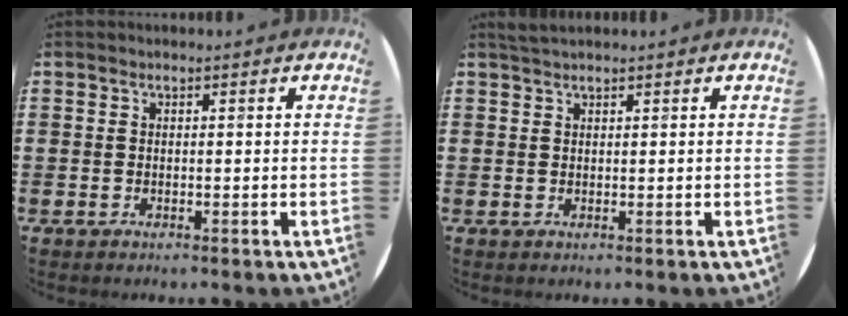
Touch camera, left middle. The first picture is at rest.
{"total": 1.0, "force": [1.0, 0.0, 0.2], "torque": [-0.006, 0.001, 0.019]}